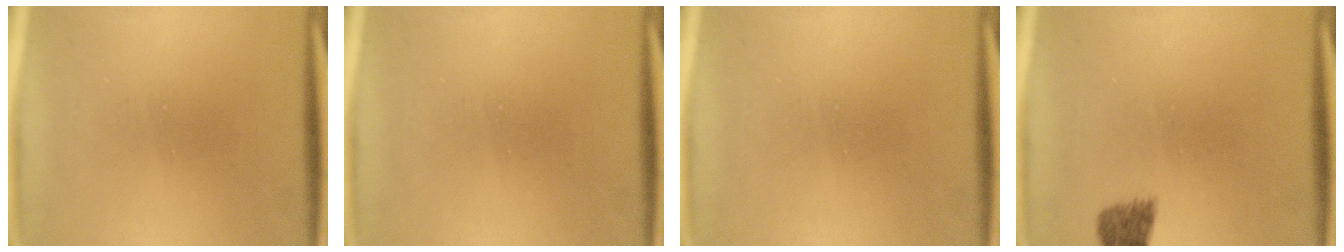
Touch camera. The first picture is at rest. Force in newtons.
{"total": 0.0}
{"total": 0.0}
{"total": 1.9}